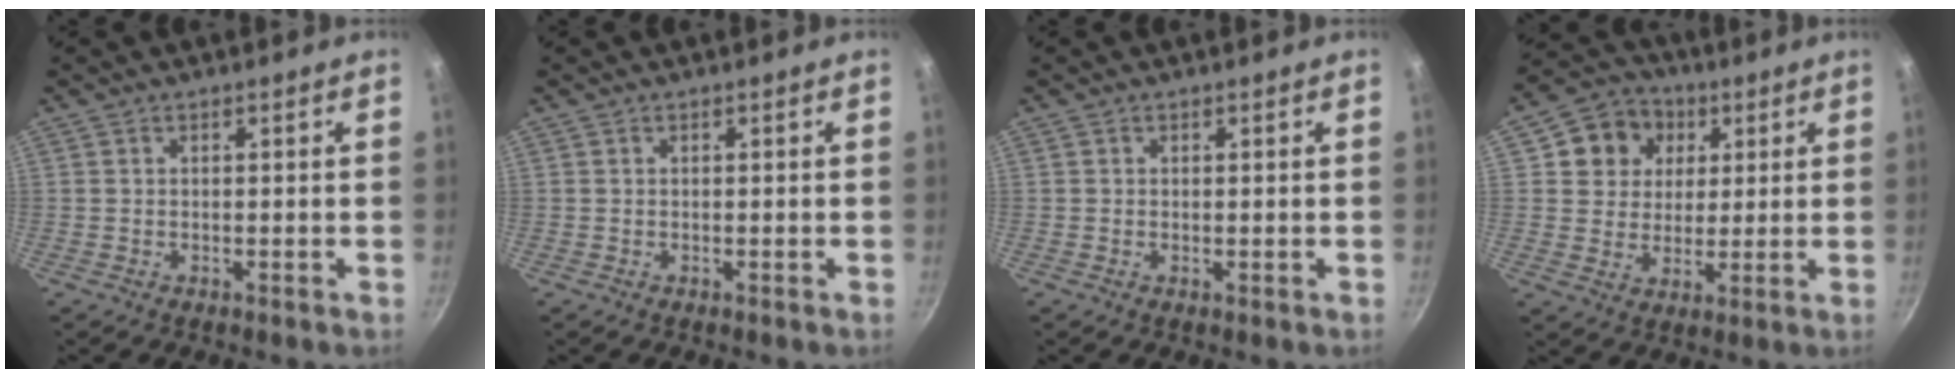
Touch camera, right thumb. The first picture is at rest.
{"total": 0.0}
{"total": 0.0}
{"total": 10.6, "force": [3.6, 9.3, 3.7], "torque": [-0.030, 0.004, 0.053]}